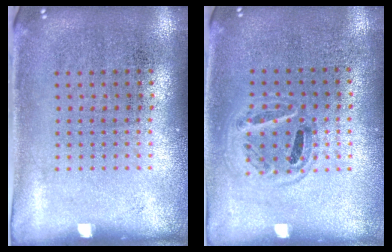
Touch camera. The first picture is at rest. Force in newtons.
{"total": 0.9, "press": 0.8, "slide": 0.3}